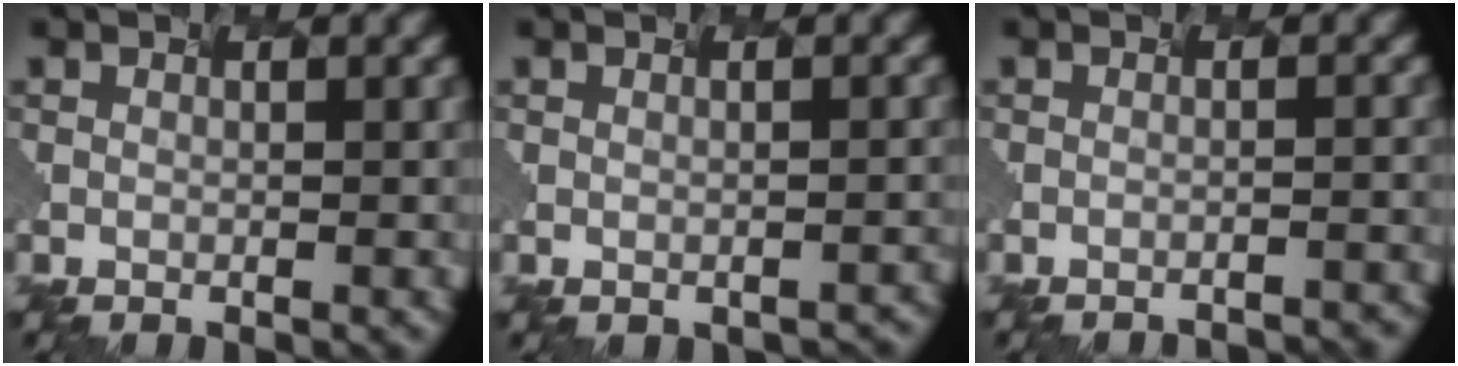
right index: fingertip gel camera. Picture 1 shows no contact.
{"total": 0.6, "force": [-0.1, 0.5, 0.2], "torque": [0.000, -0.002, 0.011]}
{"total": 2.8, "force": [-2.1, 0.8, 1.6], "torque": [0.015, 0.010, -0.015]}